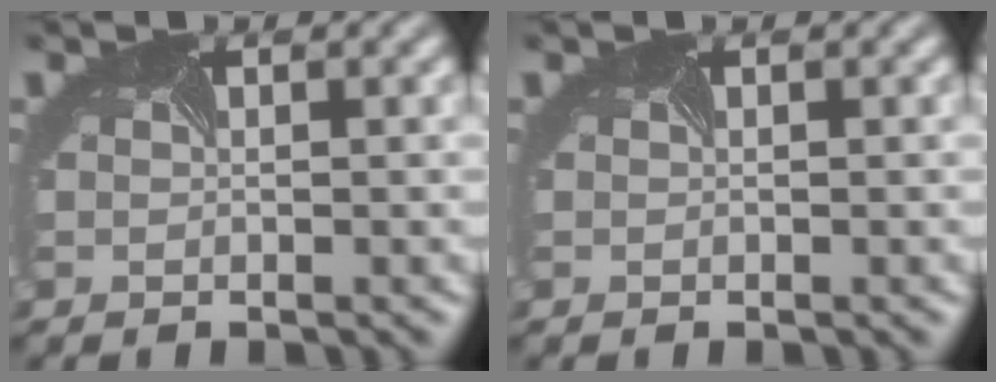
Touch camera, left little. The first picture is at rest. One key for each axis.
{"total": 0.0}